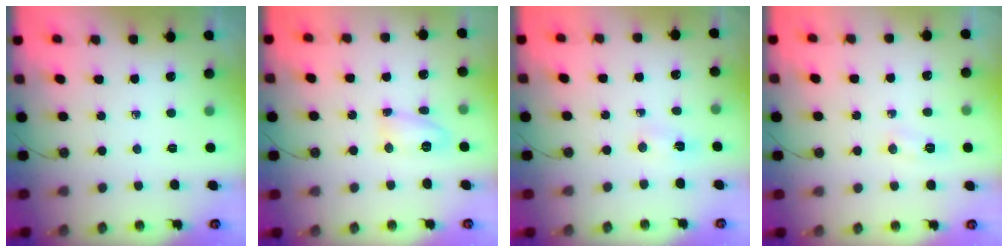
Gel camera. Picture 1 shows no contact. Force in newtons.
{"total": 21.4, "press": 9.1, "slide": 19.4}
{"total": 2.1, "press": 1.6, "slide": 1.3}
{"total": 5.9, "press": 5.8, "slide": 0.7}